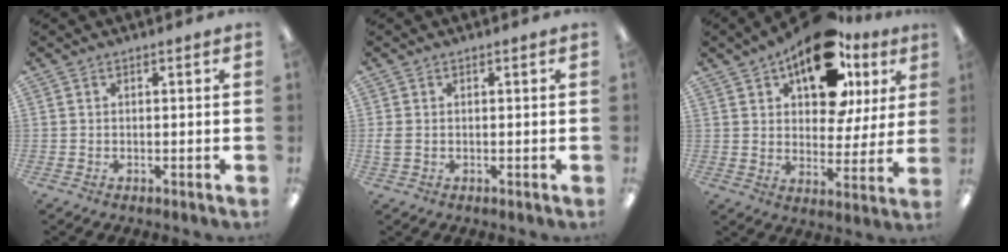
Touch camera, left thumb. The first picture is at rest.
{"total": 1.9, "force": [0.2, 1.3, 1.4], "torque": [-0.026, 0.004, 0.004]}
{"total": 19.6, "force": [12.1, 9.7, 11.9], "torque": [-0.186, -0.056, 0.208]}